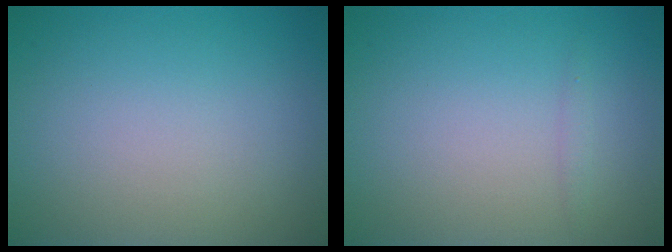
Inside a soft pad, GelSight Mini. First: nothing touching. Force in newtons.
{"total": 0.5, "press": 0.5, "slide": 0.0}